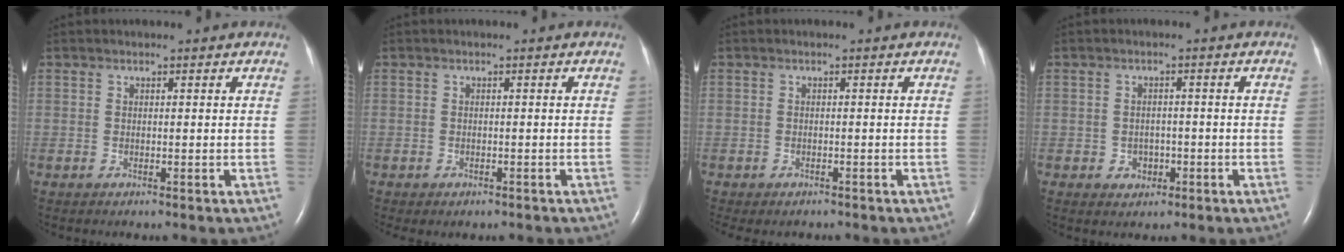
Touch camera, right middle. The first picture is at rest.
{"total": 2.5, "force": [-2.0, 1.2, 1.0], "torque": [-0.011, -0.003, -0.021]}
{"total": 4.2, "force": [-3.6, 1.8, 1.3], "torque": [-0.012, -0.001, -0.045]}
{"total": 2.4, "force": [-0.9, 2.1, 0.9], "torque": [-0.007, 0.007, -0.007]}